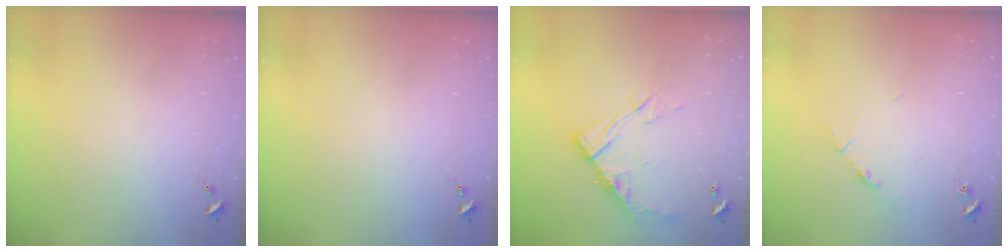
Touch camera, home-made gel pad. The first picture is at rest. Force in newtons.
{"total": 0.0}
{"total": 12.4, "press": 12.3, "slide": 1.2}
{"total": 5.5, "press": 5.5, "slide": 0.4}